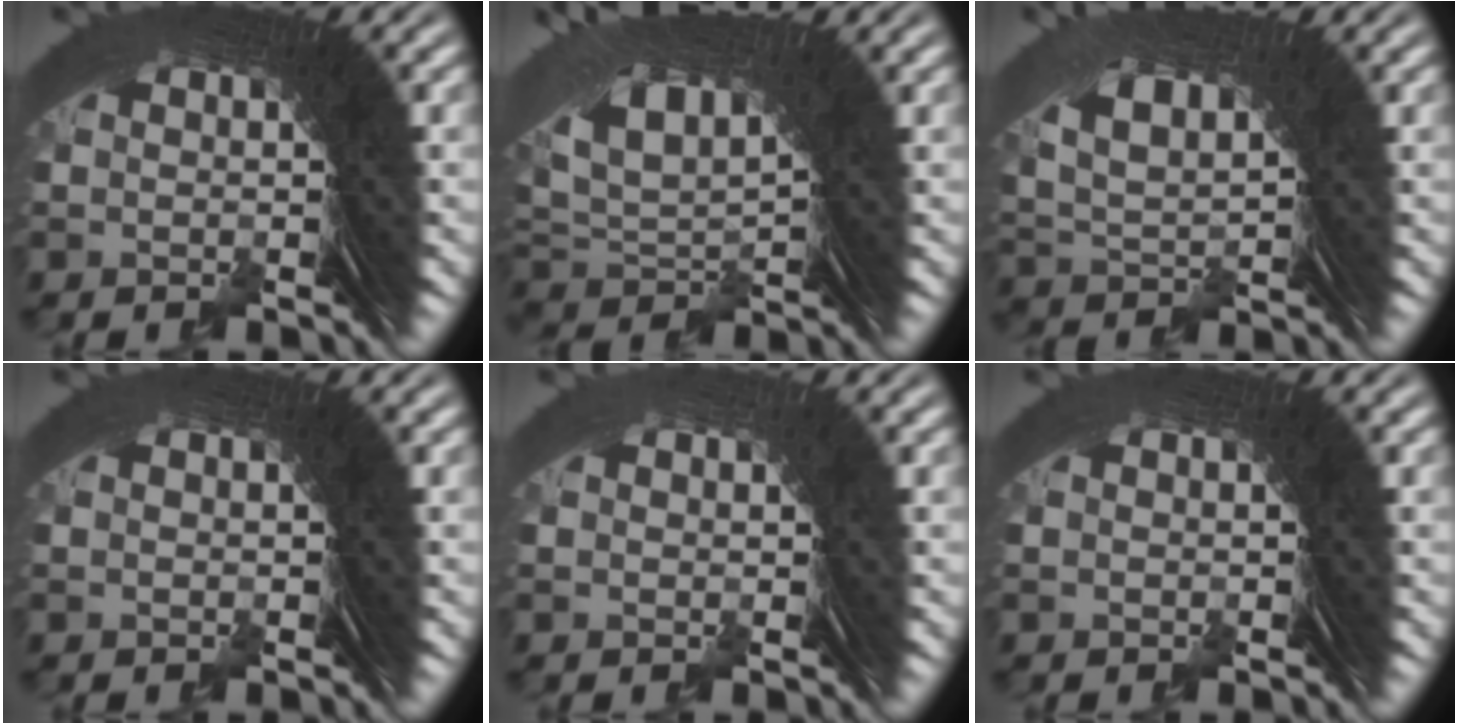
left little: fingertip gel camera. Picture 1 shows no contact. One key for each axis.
{"total": 8.2, "fx": 3.8, "fy": 4.5, "fz": 5.6, "tx": -0.142, "ty": -0.018, "tz": 0.079}
{"total": 7.3, "fx": 3.7, "fy": 4.3, "fz": 4.6, "tx": -0.105, "ty": -0.001, "tz": 0.065}
{"total": 0.0}
{"total": 1.0, "fx": -0.2, "fy": -0.4, "fz": -0.9, "tx": 0.018, "ty": 0.003, "tz": -0.003}
{"total": 0.0}